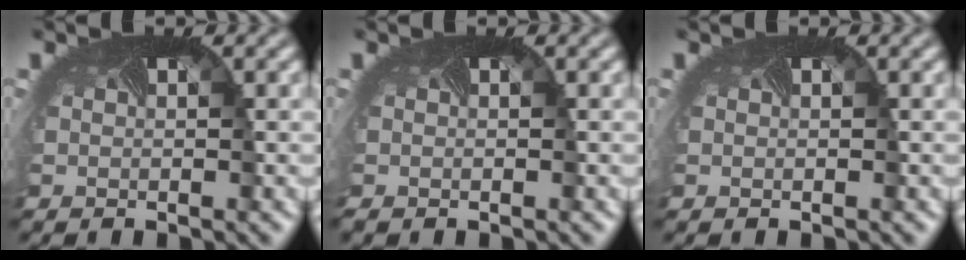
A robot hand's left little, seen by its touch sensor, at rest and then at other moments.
{"total": 0.6, "force": [-0.5, 0.3, 0.1], "torque": [-0.004, -0.002, -0.006]}
{"total": 0.0}